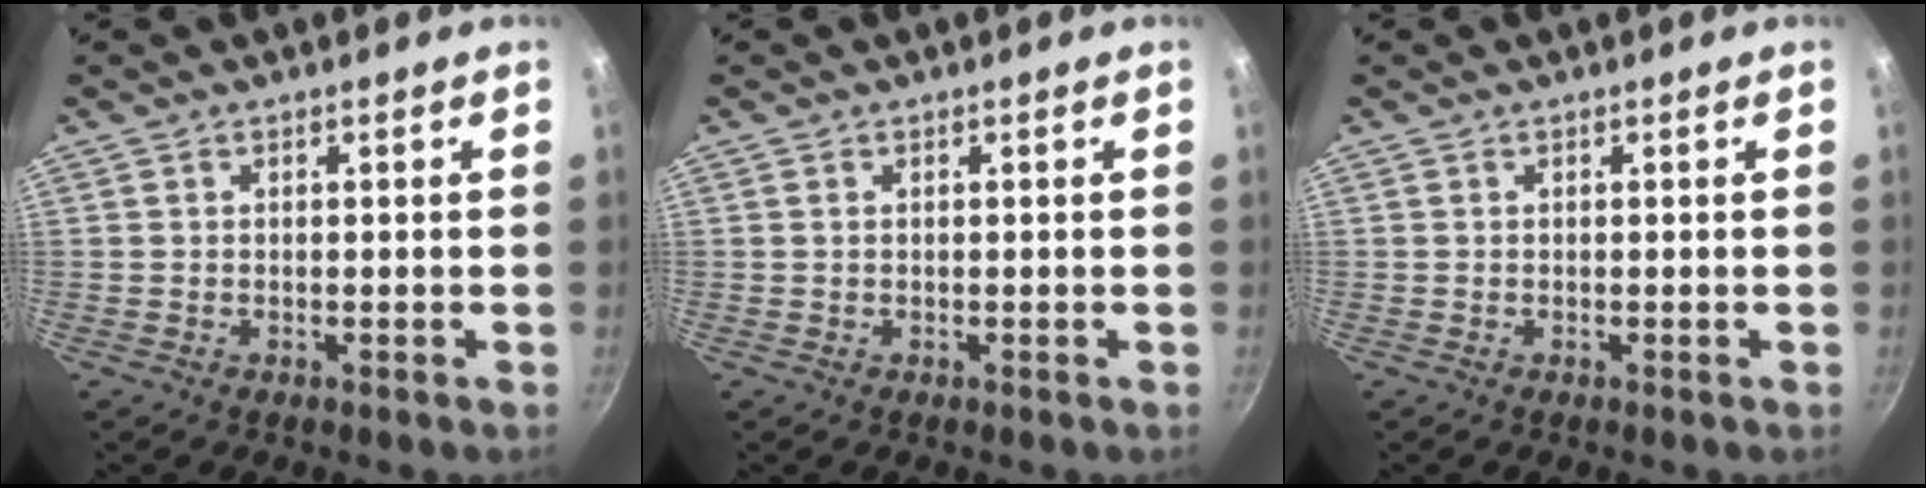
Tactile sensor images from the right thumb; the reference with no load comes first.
{"total": 0.0}
{"total": 0.0}